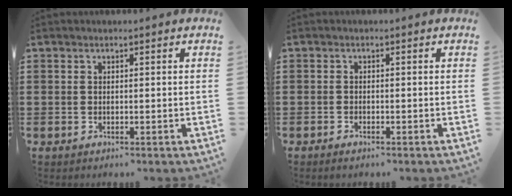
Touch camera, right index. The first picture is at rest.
{"total": 0.9, "force": [-0.8, 0.2, 0.3], "torque": [-0.007, -0.004, -0.016]}